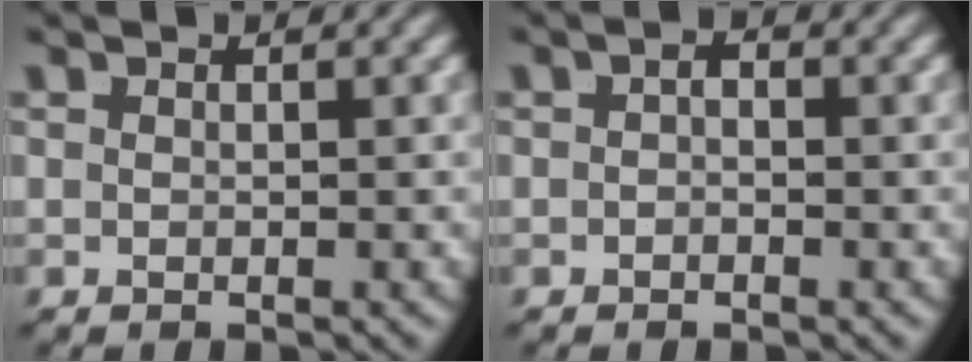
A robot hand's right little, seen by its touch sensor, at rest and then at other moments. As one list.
[{"total": 0.7, "force": [-0.4, 0.1, 0.5], "torque": [0.000, -0.002, -0.005]}]